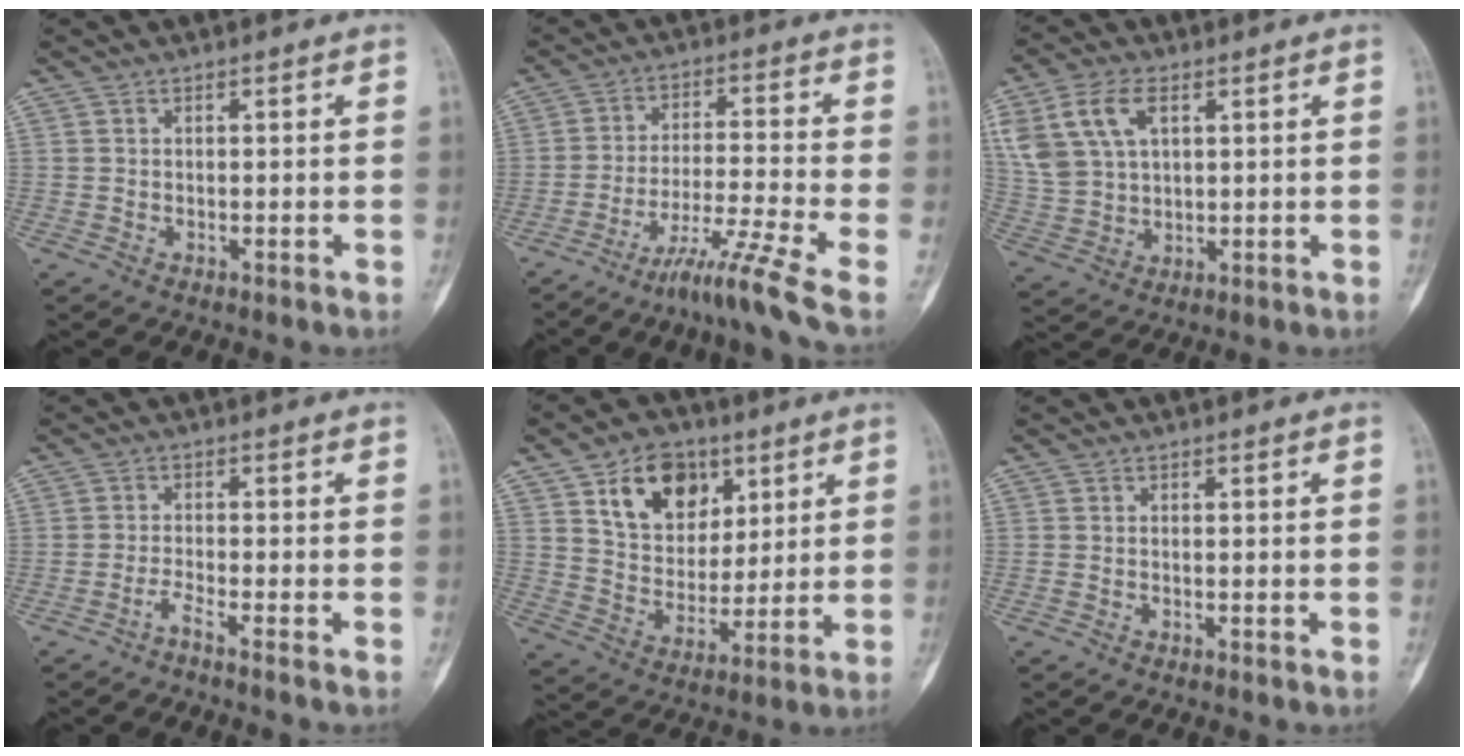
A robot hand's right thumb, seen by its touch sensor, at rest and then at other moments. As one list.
[{"total": 9.9, "force": [-6.6, -1.6, 7.2], "torque": [-0.142, 0.038, -0.117]}, {"total": 12.9, "force": [5.3, 7.9, 8.8], "torque": [-0.182, -0.001, 0.113]}, {"total": 1.9, "force": [-1.5, -0.7, 0.9], "torque": [-0.027, 0.009, -0.033]}, {"total": 14.2, "force": [6.8, 9.7, 7.8], "torque": [-0.086, -0.028, 0.124]}, {"total": 0.0}]